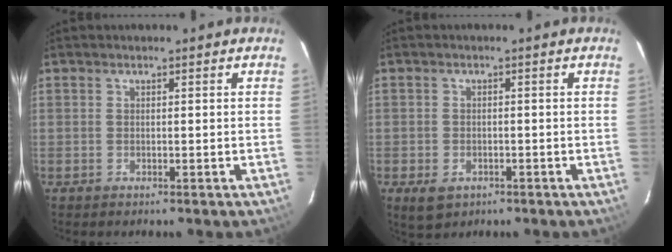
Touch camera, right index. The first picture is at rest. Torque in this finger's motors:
{"motor_torque": [0.50, -0.53, 0.13, 0.01]}